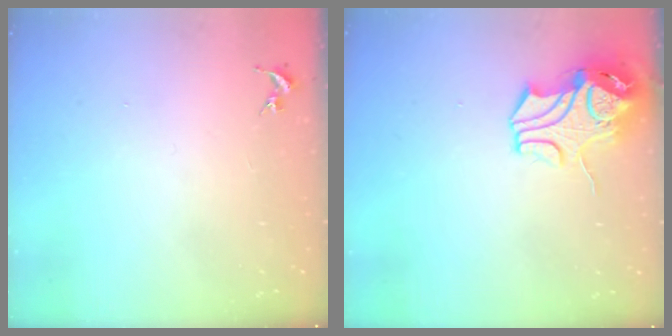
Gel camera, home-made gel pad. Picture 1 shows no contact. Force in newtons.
{"total": 10.9, "press": 10.8, "slide": 1.6}